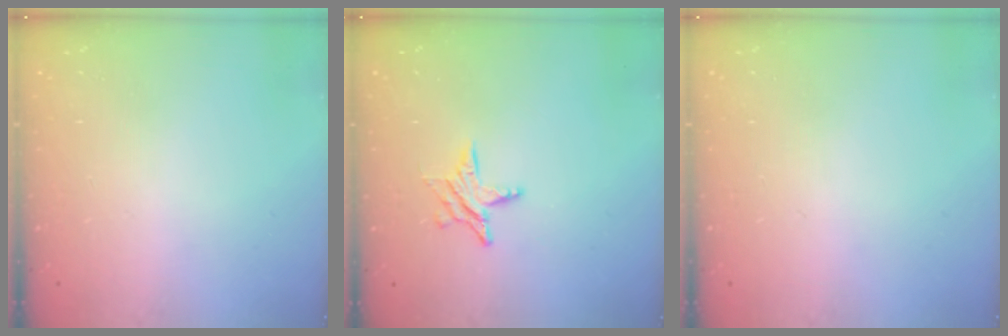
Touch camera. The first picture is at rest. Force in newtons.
{"total": 6.6, "press": 6.6, "slide": 0.4}
{"total": 0.0}